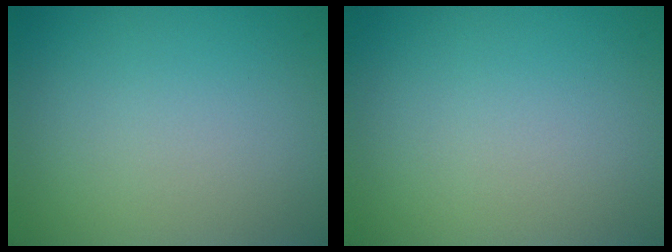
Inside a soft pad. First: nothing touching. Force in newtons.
{"total": 0.0}